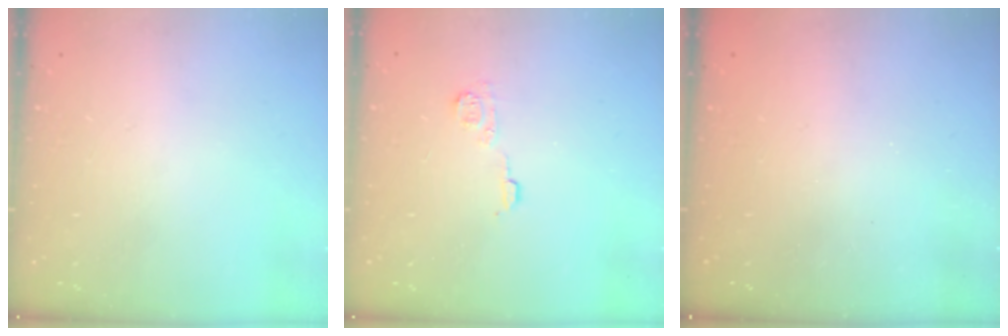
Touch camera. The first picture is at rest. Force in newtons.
{"total": 6.0, "press": 6.0, "slide": 0.4}
{"total": 2.6, "press": 2.5, "slide": 0.9}